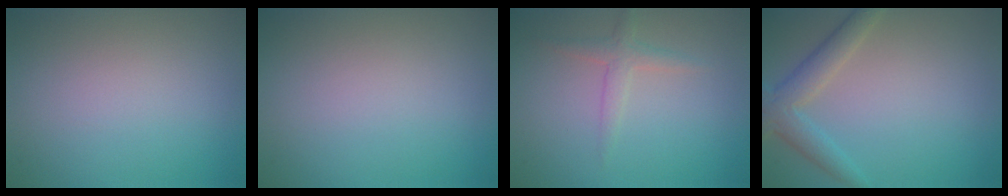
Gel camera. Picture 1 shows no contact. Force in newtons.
{"total": 0.0}
{"total": 1.7, "press": 1.7, "slide": 0.1}
{"total": 3.3, "press": 3.3, "slide": 0.2}